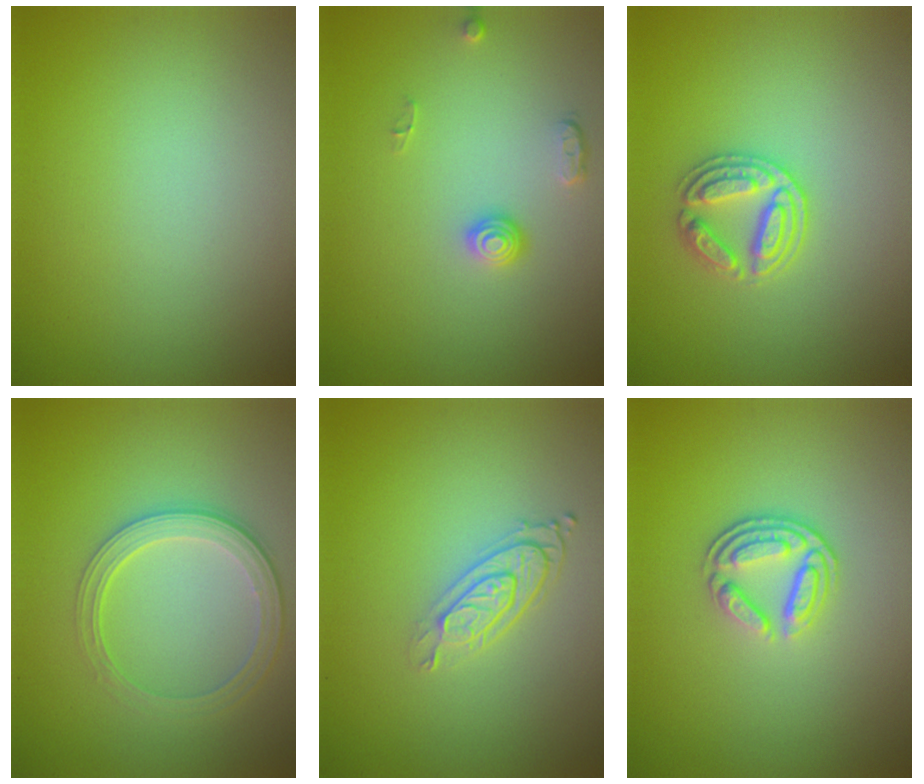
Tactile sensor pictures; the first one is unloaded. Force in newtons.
{"total": 1.4, "press": 1.0, "slide": 1.0}
{"total": 2.7, "press": 2.6, "slide": 0.7}
{"total": 3.7, "press": 2.9, "slide": 2.4}
{"total": 3.2, "press": 2.3, "slide": 2.3}
{"total": 3.5, "press": 2.6, "slide": 2.4}